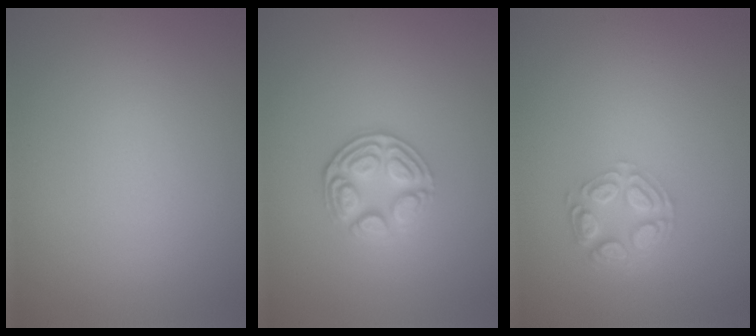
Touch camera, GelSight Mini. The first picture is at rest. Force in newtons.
{"total": 3.5, "press": 3.0, "slide": 1.8}
{"total": 4.1, "press": 3.2, "slide": 2.6}